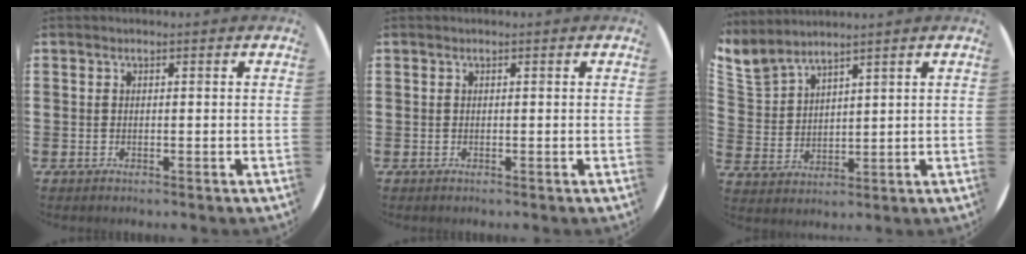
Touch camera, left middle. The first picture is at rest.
{"total": 0.0}
{"total": 3.8, "force": [3.7, 0.7, 0.4], "torque": [-0.021, -0.019, 0.067]}